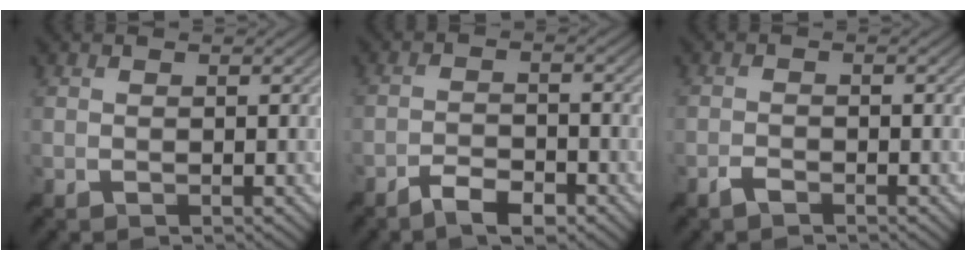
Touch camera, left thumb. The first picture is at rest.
{"total": 4.5, "force": [-3.3, 1.2, 2.8], "torque": [-0.057, 0.002, -0.063]}
{"total": 1.3, "force": [-1.0, 0.3, 0.7], "torque": [-0.017, 0.001, -0.025]}